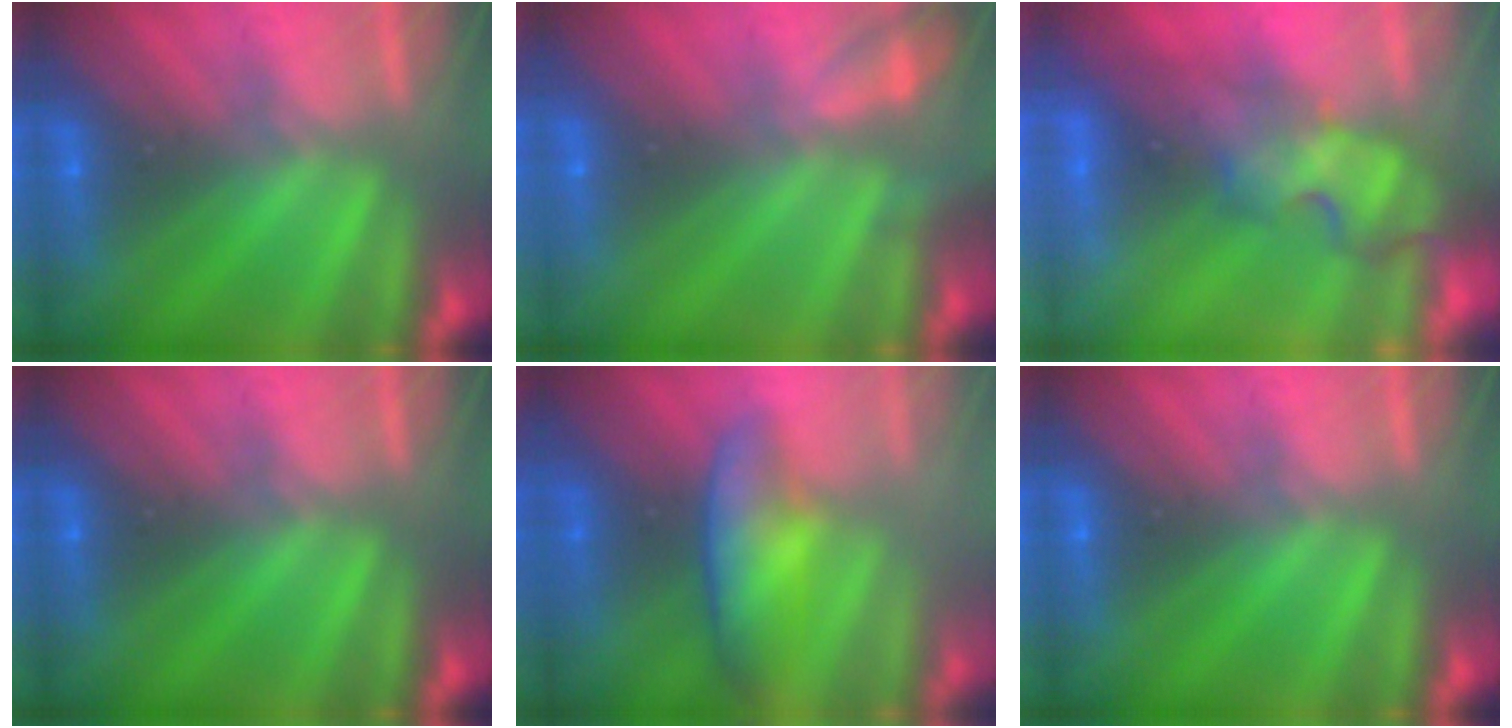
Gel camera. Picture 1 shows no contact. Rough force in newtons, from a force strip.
{"total": 2.2}
{"total": 4.4}
{"total": 0.0}
{"total": 3.5}
{"total": 0.0}